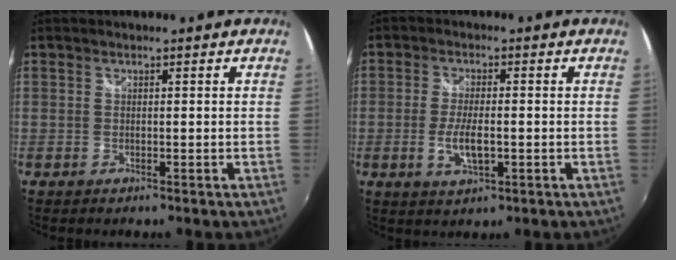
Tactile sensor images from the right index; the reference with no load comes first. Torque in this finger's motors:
{"motor_torque": [0.04, 0.02, 0.21, 0.05]}